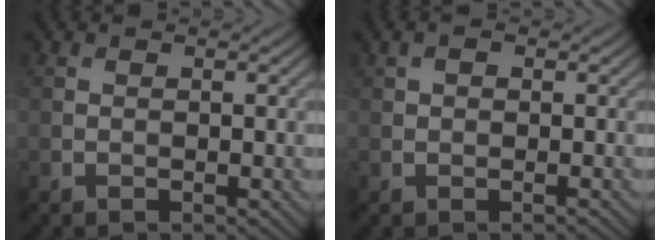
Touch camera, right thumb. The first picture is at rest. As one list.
[{"total": 1.3, "force": [0.3, 0.6, 1.1], "torque": [-0.015, 0.002, 0.003]}]